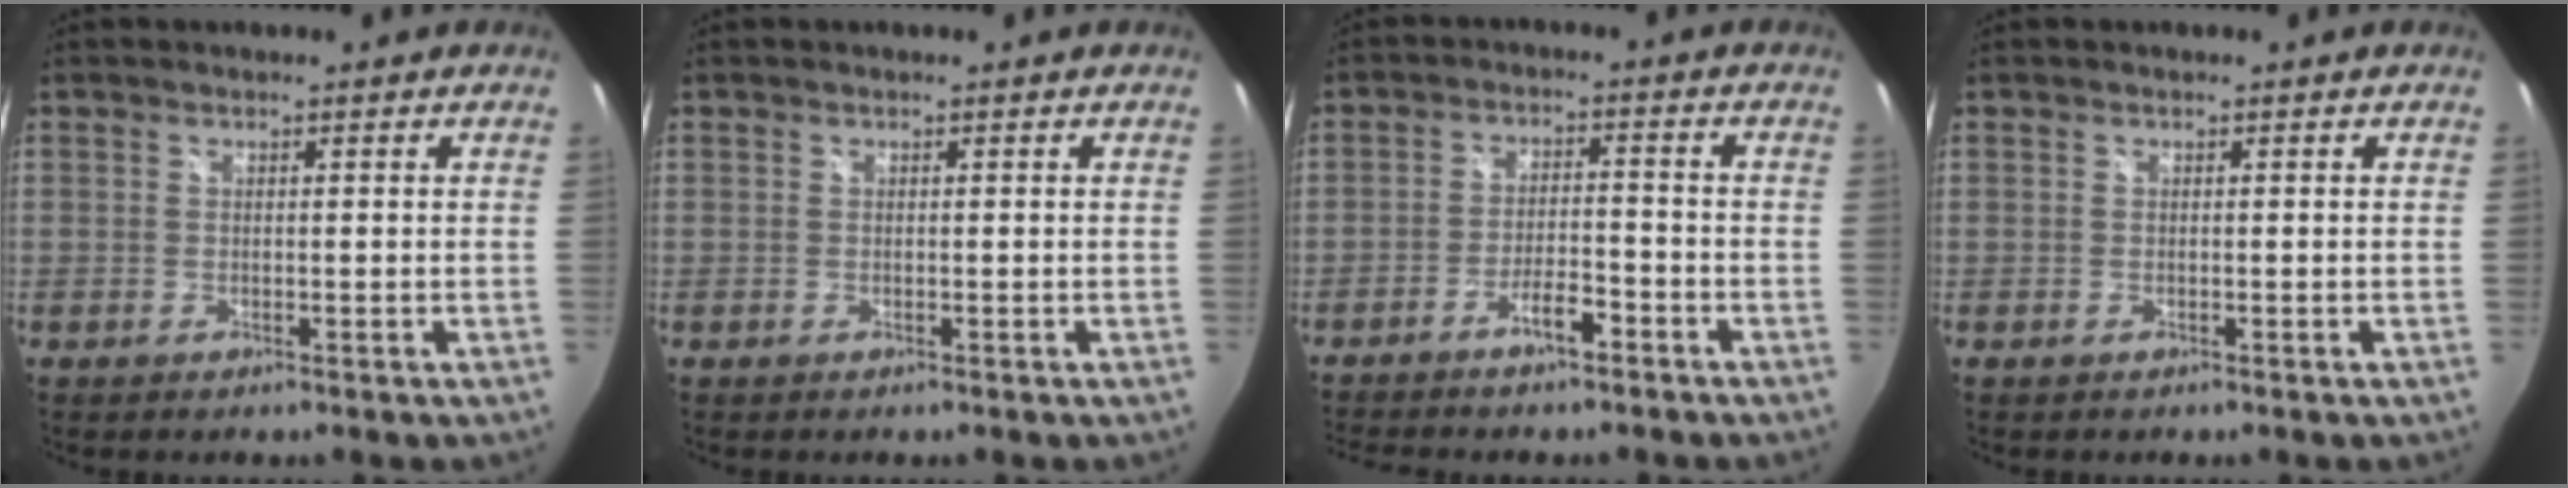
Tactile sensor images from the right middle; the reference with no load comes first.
{"total": 0.0}
{"total": 5.6, "force": [-4.4, 1.1, 3.2], "torque": [-0.071, 0.007, -0.076]}
{"total": 0.0}